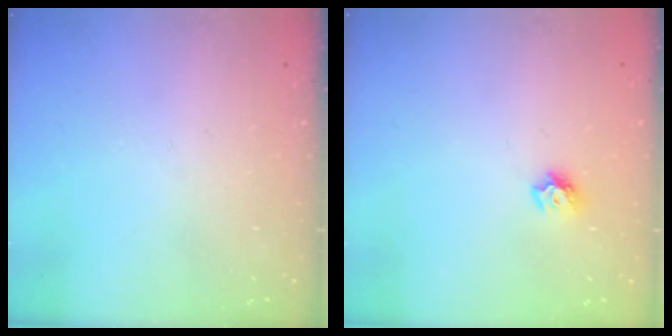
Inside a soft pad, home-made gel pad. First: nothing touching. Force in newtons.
{"total": 7.0, "press": 7.0, "slide": 0.7}